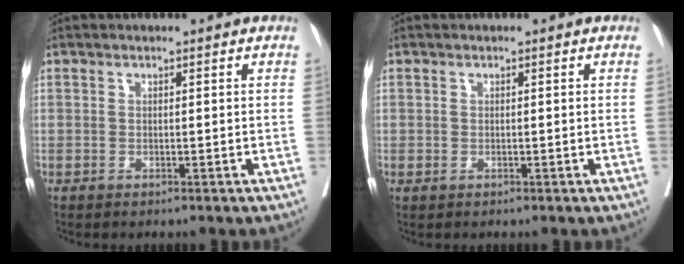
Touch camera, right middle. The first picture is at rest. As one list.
[{"total": 0.0}]